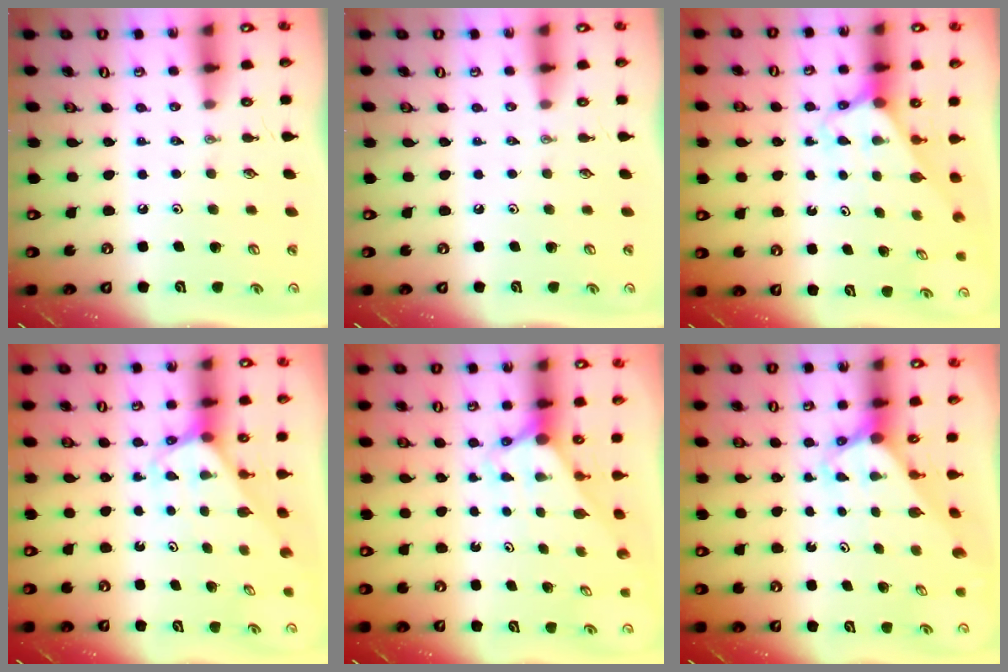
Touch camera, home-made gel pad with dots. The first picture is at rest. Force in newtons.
{"total": 0.0}
{"total": 2.7, "press": 2.7, "slide": 0.1}
{"total": 2.8, "press": 2.8, "slide": 0.1}
{"total": 3.0, "press": 3.0, "slide": 0.0}
{"total": 3.2, "press": 3.2, "slide": 0.2}